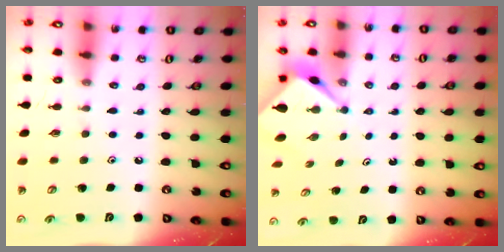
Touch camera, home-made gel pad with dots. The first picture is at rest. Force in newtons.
{"total": 2.7, "press": 2.7, "slide": 0.1}